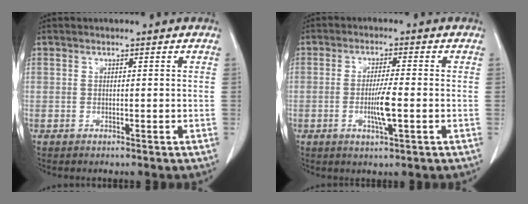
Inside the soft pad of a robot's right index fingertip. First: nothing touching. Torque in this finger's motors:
{"motor_torque": [0.94, -0.06, 0.35, 0.10]}